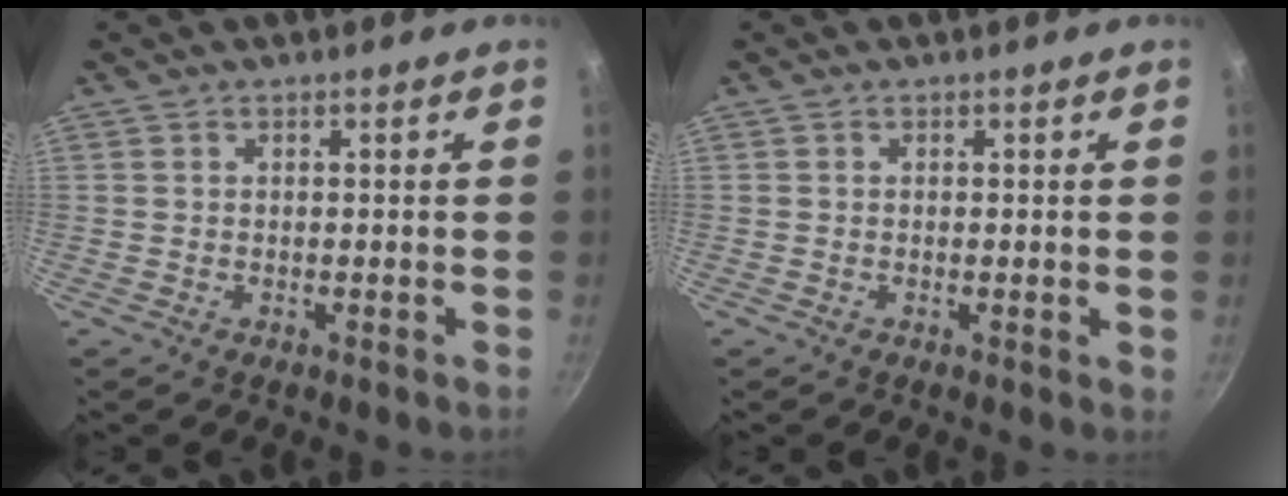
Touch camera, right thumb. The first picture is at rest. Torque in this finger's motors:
{"motor_torque": [-0.51, -0.02, -0.41, 0.14, 0.00]}